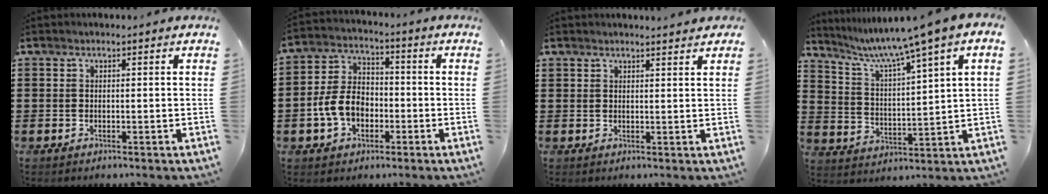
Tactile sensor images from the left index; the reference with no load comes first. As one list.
[{"total": 7.5, "force": [-2.4, 5.3, 4.7], "torque": [-0.121, 0.009, -0.053]}, {"total": 1.8, "force": [1.7, 0.2, 0.5], "torque": [-0.013, 0.002, 0.033]}, {"total": 6.9, "force": [5.3, -0.8, 4.3], "torque": [-0.104, -0.038, 0.081]}]